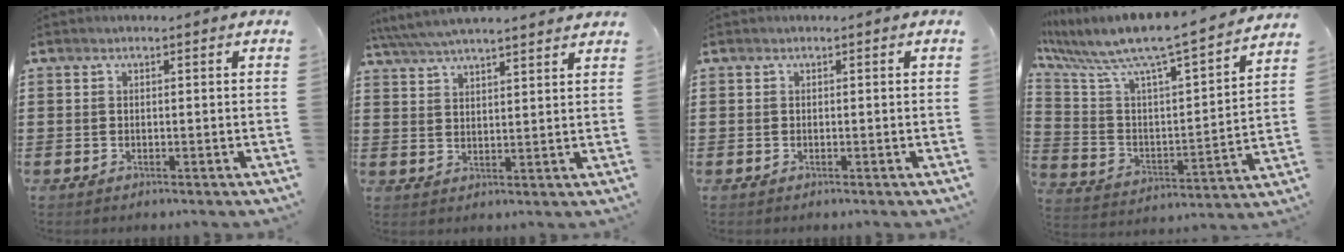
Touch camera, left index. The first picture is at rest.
{"total": 4.9, "force": [4.6, 0.1, 1.7], "torque": [-0.048, -0.018, 0.082]}
{"total": 0.0}
{"total": 8.5, "force": [7.2, 0.4, 4.4], "torque": [-0.120, -0.067, 0.113]}